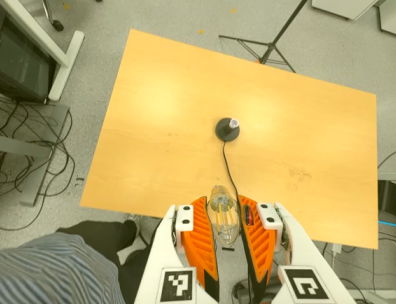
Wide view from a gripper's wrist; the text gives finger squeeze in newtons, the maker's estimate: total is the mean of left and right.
{"total": 19.0, "left": 22.4, "right": 15.5}